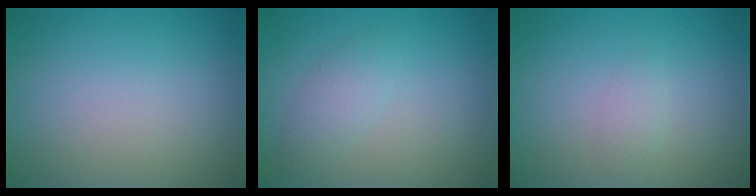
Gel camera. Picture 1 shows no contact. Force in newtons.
{"total": 1.8, "press": 1.8, "slide": 0.1}
{"total": 1.0, "press": 1.0, "slide": 0.1}